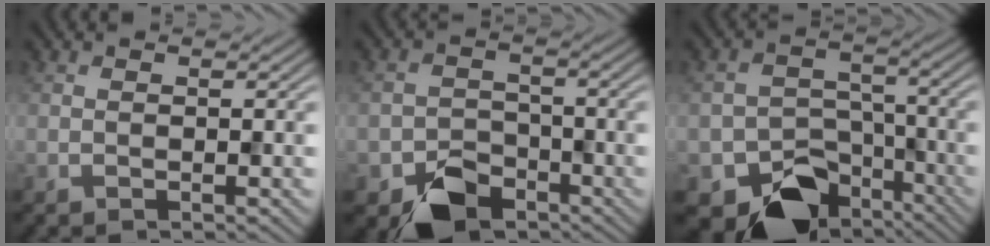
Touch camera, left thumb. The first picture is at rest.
{"total": 6.1, "force": [-4.0, 3.9, 2.5], "torque": [-0.040, -0.010, -0.076]}
{"total": 11.1, "force": [-6.9, 7.1, 5.0], "torque": [-0.077, -0.027, -0.112]}